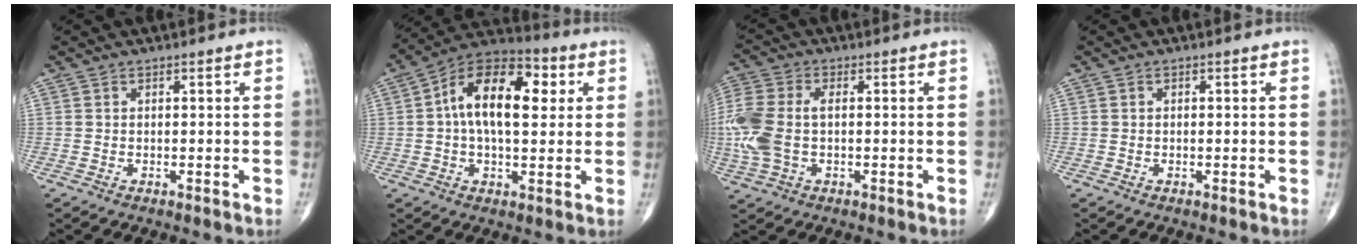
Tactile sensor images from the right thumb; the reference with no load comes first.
{"total": 16.3, "force": [2.9, 8.7, 13.5], "torque": [-0.206, 0.025, 0.037]}
{"total": 12.2, "force": [-0.6, 7.2, 9.8], "torque": [-0.262, 0.013, -0.010]}
{"total": 0.0}